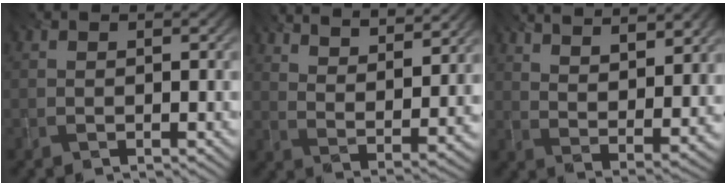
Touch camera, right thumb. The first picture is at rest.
{"total": 11.7, "force": [9.0, 2.8, 6.9], "torque": [-0.118, -0.009, 0.121]}
{"total": 11.5, "force": [8.0, 3.4, 7.5], "torque": [-0.128, 0.002, 0.112]}